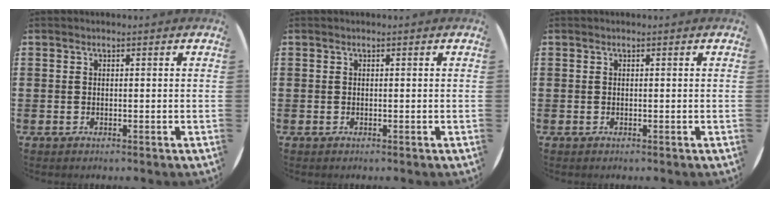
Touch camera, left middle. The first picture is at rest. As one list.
[{"total": 0.0}, {"total": 0.0}]